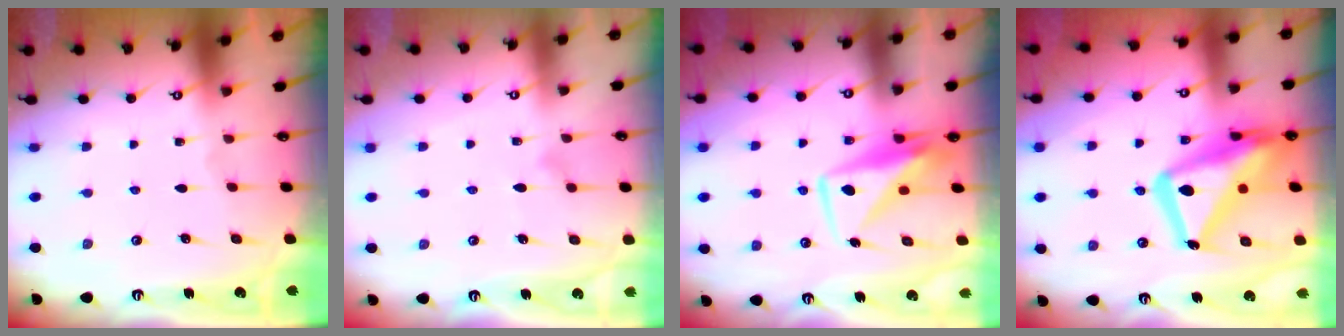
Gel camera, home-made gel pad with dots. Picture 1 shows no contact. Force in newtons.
{"total": 8.0, "press": 7.9, "slide": 0.5}
{"total": 11.0, "press": 11.0, "slide": 0.9}
{"total": 21.0, "press": 20.9, "slide": 1.8}